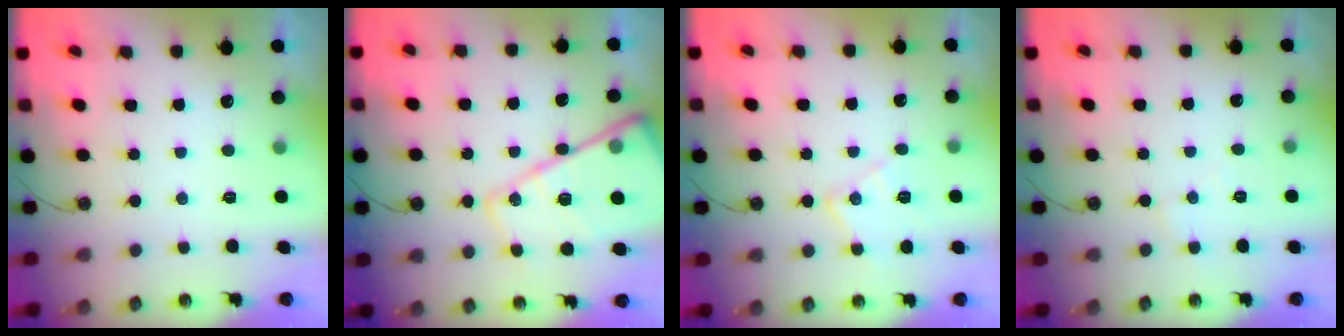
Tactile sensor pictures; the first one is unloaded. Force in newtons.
{"total": 22.4, "press": 22.3, "slide": 2.4}
{"total": 10.6, "press": 10.6, "slide": 0.6}
{"total": 3.4, "press": 3.3, "slide": 0.5}